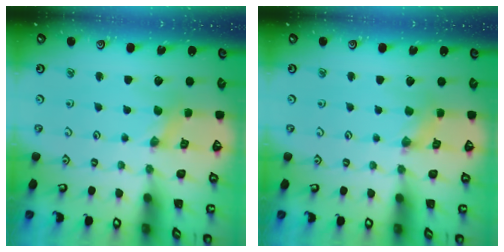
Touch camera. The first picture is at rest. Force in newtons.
{"total": 1.4, "press": 1.4, "slide": 0.2}